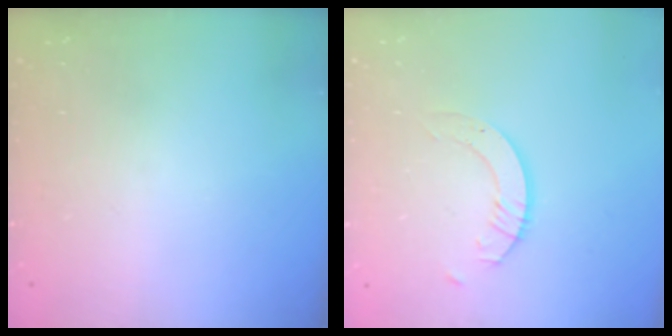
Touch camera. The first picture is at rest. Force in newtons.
{"total": 3.4, "press": 3.4, "slide": 0.0}